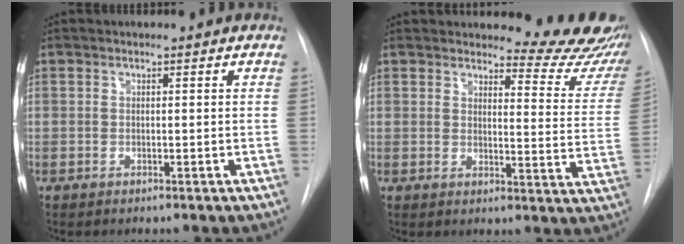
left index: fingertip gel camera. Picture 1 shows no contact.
{"total": 13.8, "force": [13.3, 2.5, 2.8], "torque": [-0.003, -0.082, 0.124]}